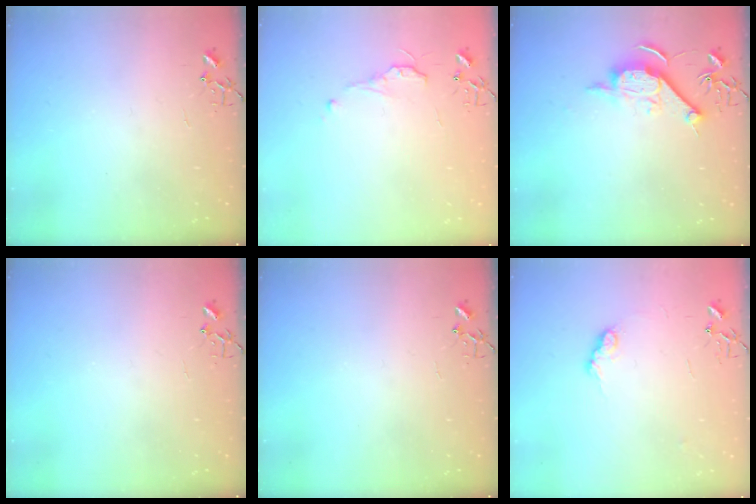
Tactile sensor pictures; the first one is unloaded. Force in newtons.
{"total": 6.2, "press": 6.1, "slide": 0.8}
{"total": 10.6, "press": 10.6, "slide": 0.3}
{"total": 0.0}
{"total": 0.0}
{"total": 7.8, "press": 7.8, "slide": 0.1}